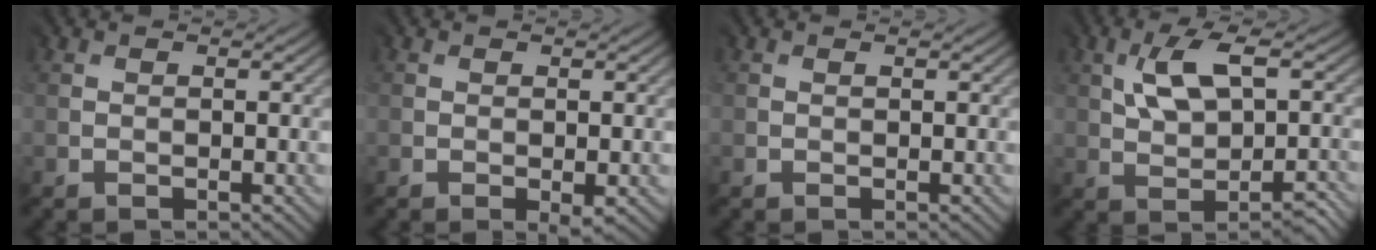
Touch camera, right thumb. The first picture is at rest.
{"total": 2.3, "force": [-1.0, 0.8, 1.9], "torque": [-0.031, -0.009, -0.013]}
{"total": 0.0}
{"total": 5.2, "force": [1.6, 2.3, 4.4], "torque": [-0.075, 0.016, 0.027]}